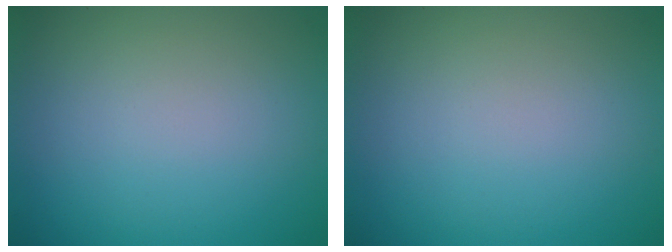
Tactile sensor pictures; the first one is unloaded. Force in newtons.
{"total": 0.0}